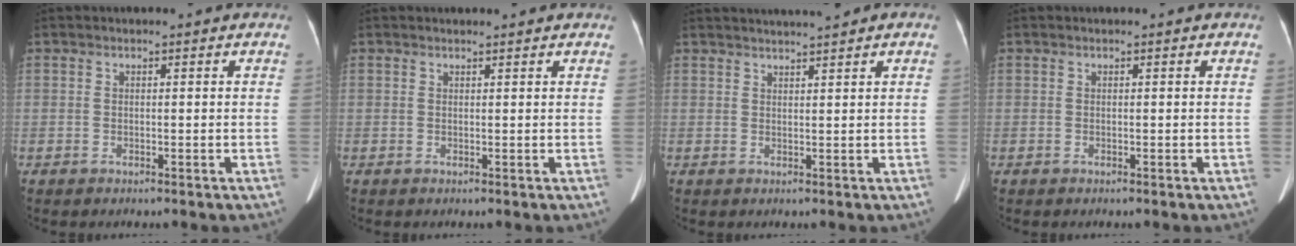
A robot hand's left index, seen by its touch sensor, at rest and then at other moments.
{"total": 2.3, "force": [2.1, 0.2, 0.7], "torque": [-0.012, 0.014, 0.024]}
{"total": 4.4, "force": [3.8, -0.3, 2.2], "torque": [-0.031, 0.025, 0.057]}
{"total": 0.0}